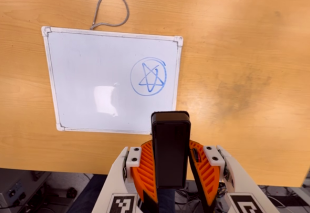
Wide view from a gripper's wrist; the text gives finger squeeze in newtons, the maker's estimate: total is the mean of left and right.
{"total": 5.8, "left": 5.2, "right": 6.5}